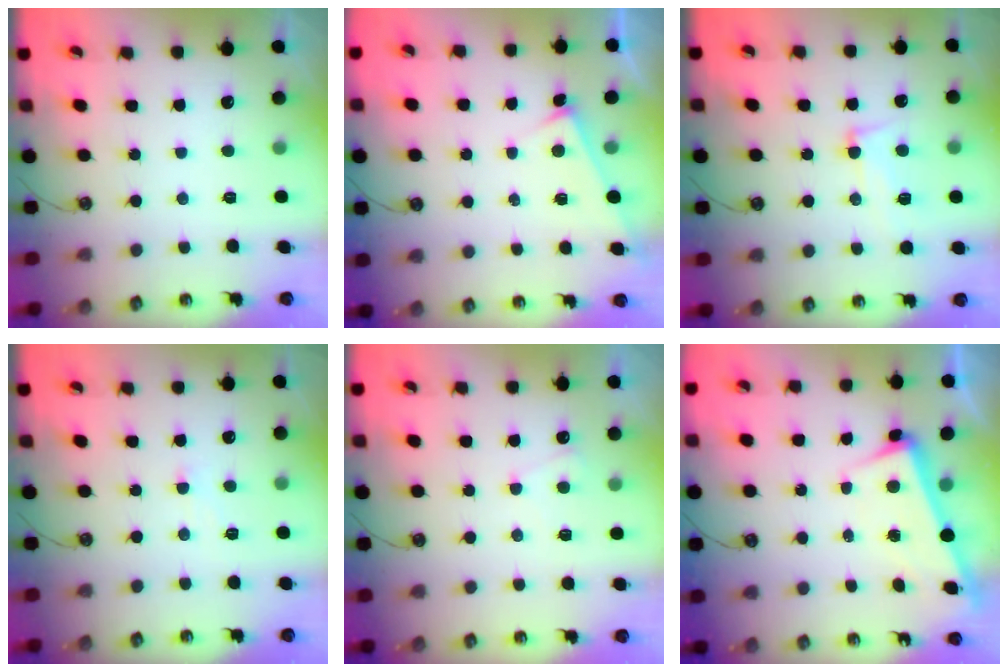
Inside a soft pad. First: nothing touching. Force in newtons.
{"total": 5.8, "press": 5.8, "slide": 0.2}
{"total": 9.1, "press": 9.0, "slide": 1.7}
{"total": 2.0, "press": 2.0, "slide": 0.2}
{"total": 2.5, "press": 2.4, "slide": 0.4}
{"total": 3.2, "press": 3.0, "slide": 1.1}